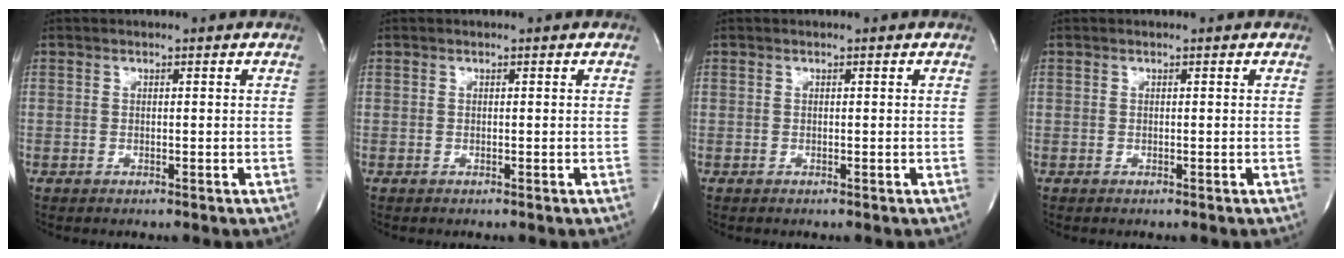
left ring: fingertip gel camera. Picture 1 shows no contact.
{"total": 0.0}
{"total": 0.0}
{"total": 0.0}